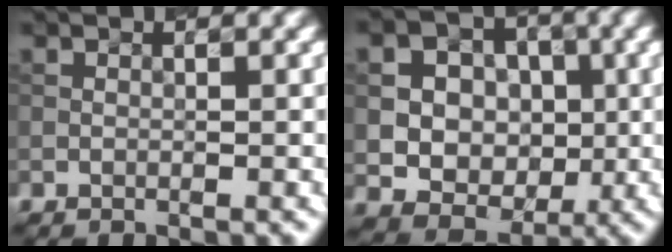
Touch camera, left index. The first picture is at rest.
{"total": 9.6, "force": [1.4, 8.5, 4.1], "torque": [-0.087, 0.020, 0.024]}